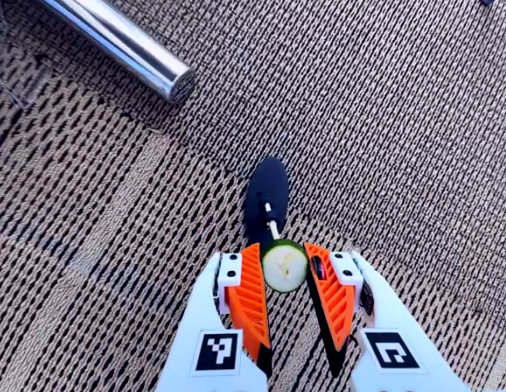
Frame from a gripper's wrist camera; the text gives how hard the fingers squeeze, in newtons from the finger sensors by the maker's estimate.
{"total": 6.6, "left": 6.2, "right": 7.1}